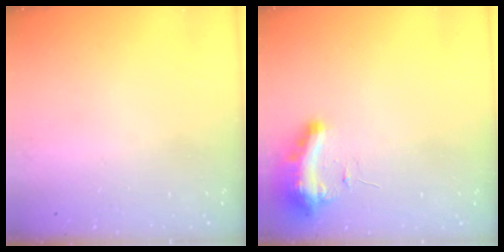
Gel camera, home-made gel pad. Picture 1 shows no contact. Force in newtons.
{"total": 9.4, "press": 9.3, "slide": 1.3}